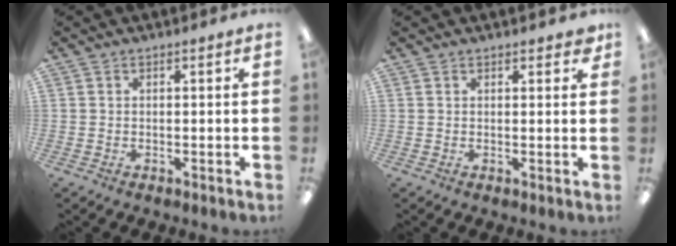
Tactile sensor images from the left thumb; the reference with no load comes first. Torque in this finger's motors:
{"motor_torque": [-0.18, -0.06, -0.52, 0.03, 0.03]}